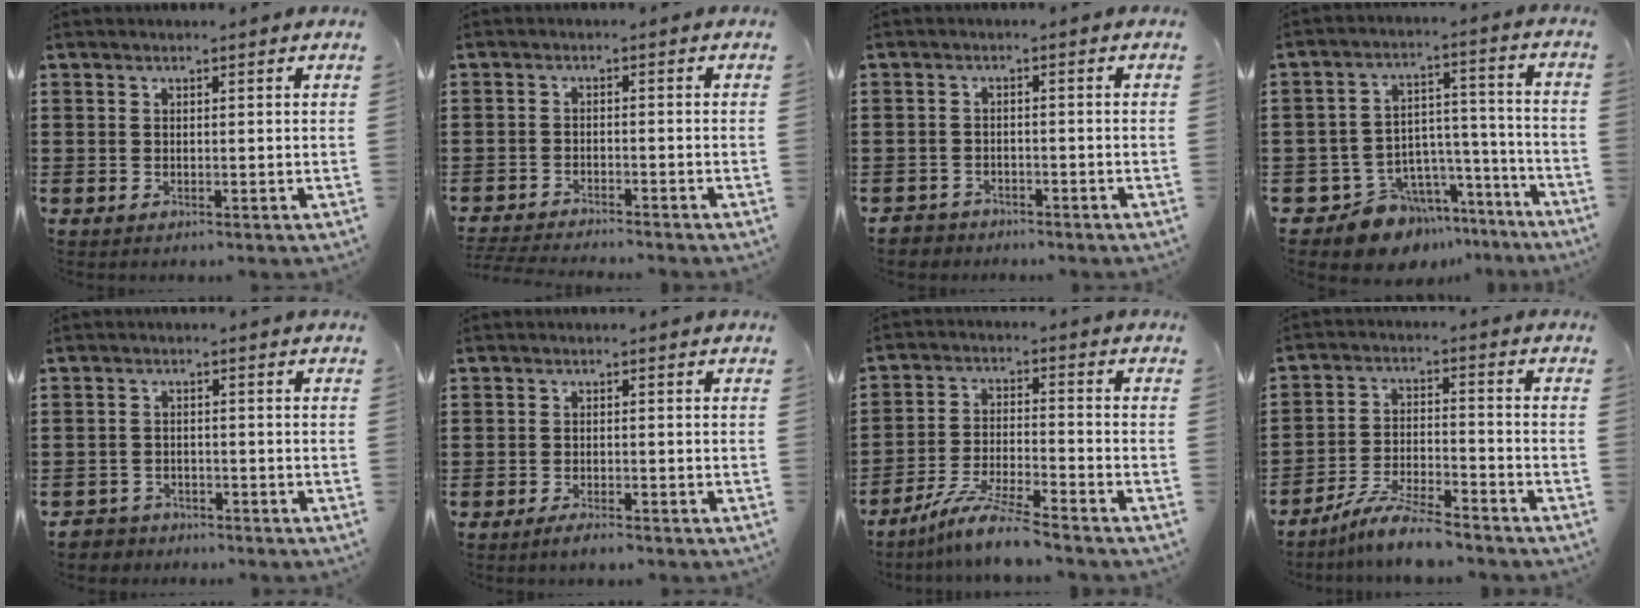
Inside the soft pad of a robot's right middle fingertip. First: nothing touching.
{"total": 2.8, "force": [-2.8, -0.1, 0.4], "torque": [-0.016, -0.005, -0.060]}
{"total": 2.0, "force": [-2.0, 0.5, -0.2], "torque": [-0.005, -0.001, -0.044]}
{"total": 10.7, "force": [-9.2, 5.2, 1.6], "torque": [-0.035, 0.034, -0.166]}
{"total": 2.5, "force": [-2.4, 0.6, -0.2], "torque": [-0.006, -0.003, -0.054]}
{"total": 1.6, "force": [-1.4, 0.1, 0.8], "torque": [-0.016, -0.005, -0.025]}
{"total": 7.8, "force": [-6.8, -0.2, 3.8], "torque": [-0.083, -0.012, -0.132]}
{"total": 7.3, "force": [-6.5, 0.5, 3.2], "torque": [-0.067, 0.000, -0.124]}